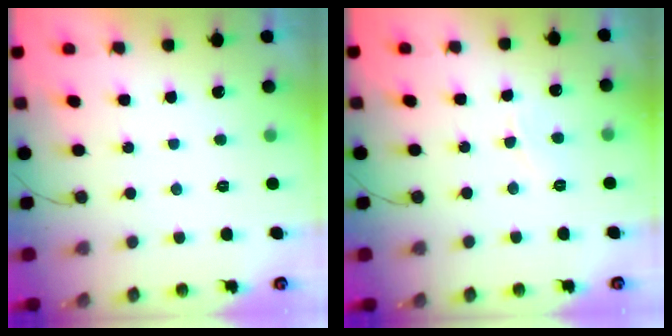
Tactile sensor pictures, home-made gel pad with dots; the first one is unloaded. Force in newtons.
{"total": 3.8, "press": 3.8, "slide": 0.6}